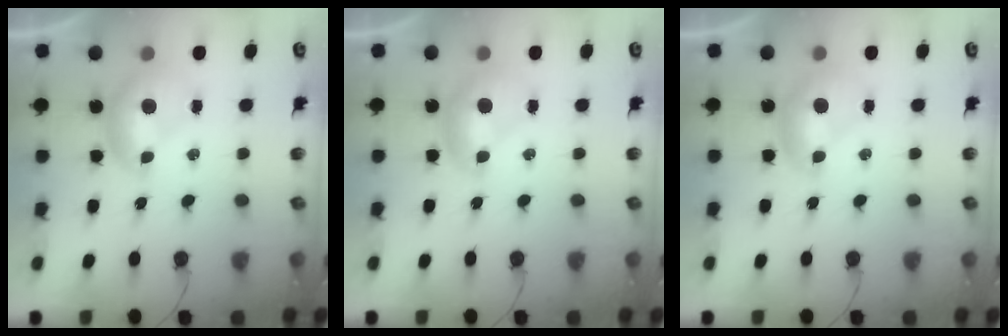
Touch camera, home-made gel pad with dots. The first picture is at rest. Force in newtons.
{"total": 0.0}
{"total": 0.0}